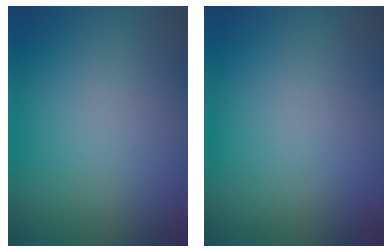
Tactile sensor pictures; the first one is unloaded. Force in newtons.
{"total": 0.0}